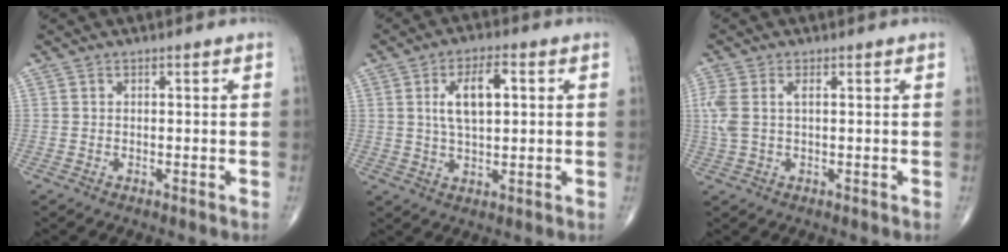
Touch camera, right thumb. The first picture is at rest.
{"total": 8.3, "force": [1.8, 3.6, 7.2], "torque": [-0.125, 0.003, 0.032]}
{"total": 5.1, "force": [0.9, 2.5, 4.4], "torque": [-0.132, 0.016, 0.023]}